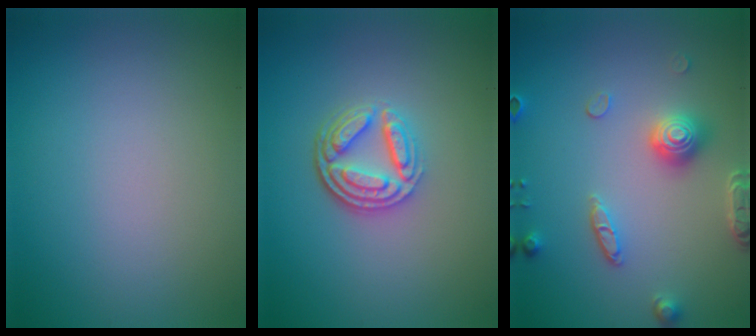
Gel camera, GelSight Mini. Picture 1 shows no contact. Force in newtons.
{"total": 4.3, "press": 3.4, "slide": 2.7}
{"total": 3.9, "press": 3.4, "slide": 1.9}